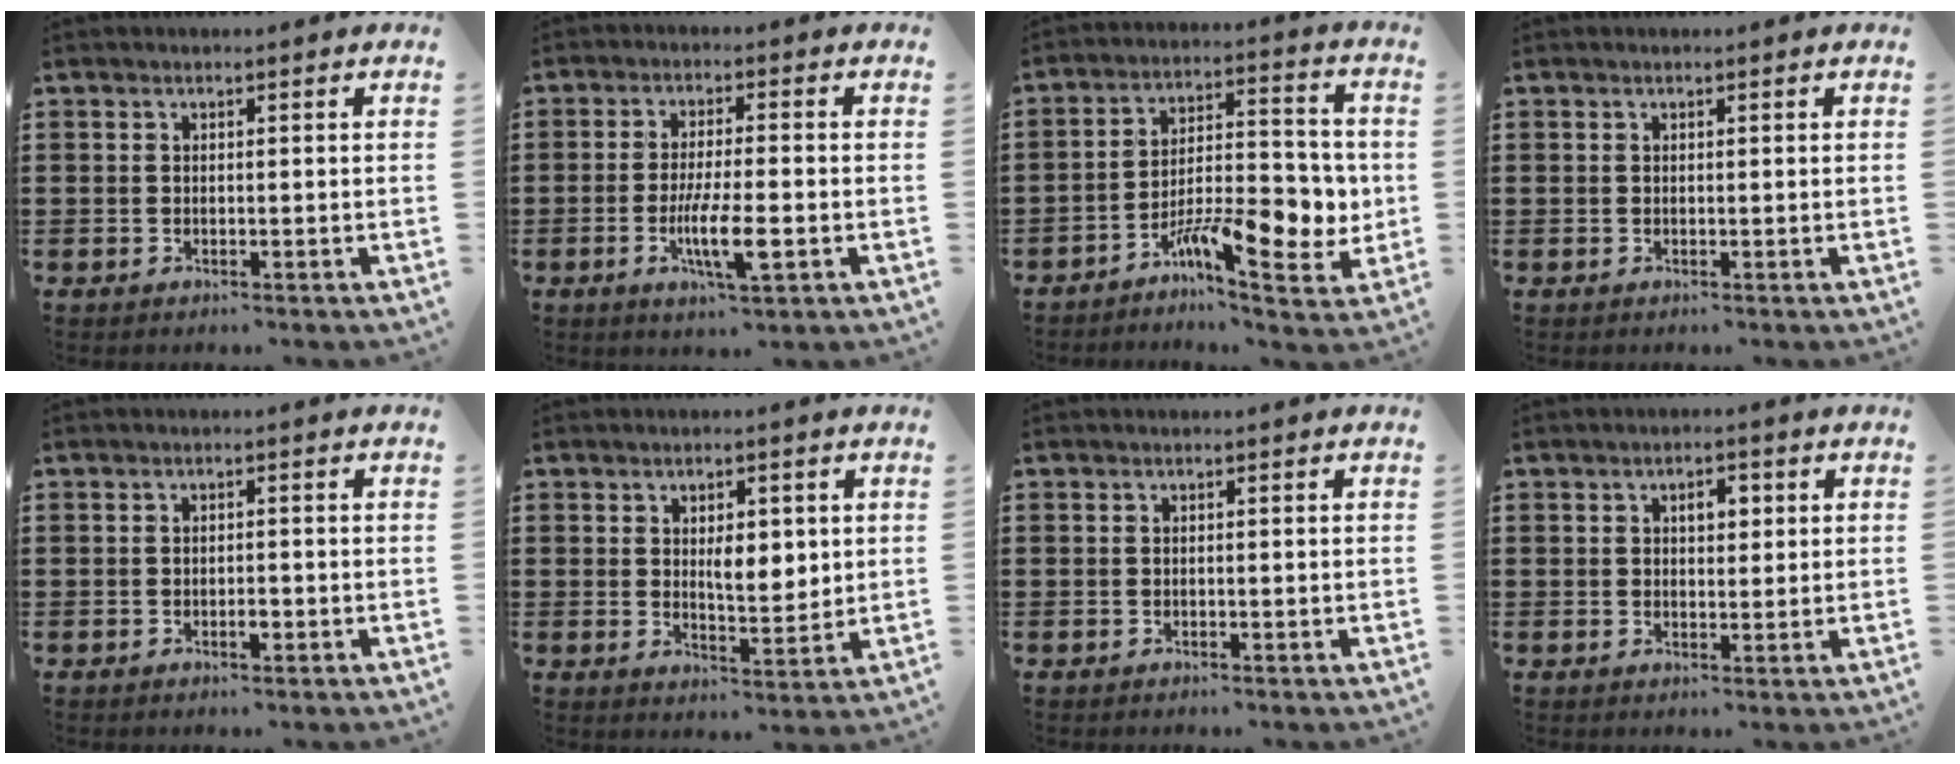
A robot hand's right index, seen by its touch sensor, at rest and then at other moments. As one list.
[{"total": 7.3, "force": [-2.3, 1.4, 6.8], "torque": [-0.123, -0.009, -0.039]}, {"total": 11.2, "force": [-4.7, 4.3, 9.2], "torque": [-0.120, 0.009, -0.080]}, {"total": 0.0}, {"total": 1.5, "force": [-0.6, 0.4, 1.3], "torque": [-0.025, -0.002, -0.010]}, {"total": 5.0, "force": [1.3, 2.3, 4.3], "torque": [-0.064, -0.004, 0.016]}, {"total": 0.0}, {"total": 2.6, "force": [0.7, 1.6, 2.0], "torque": [-0.018, 0.000, 0.006]}]